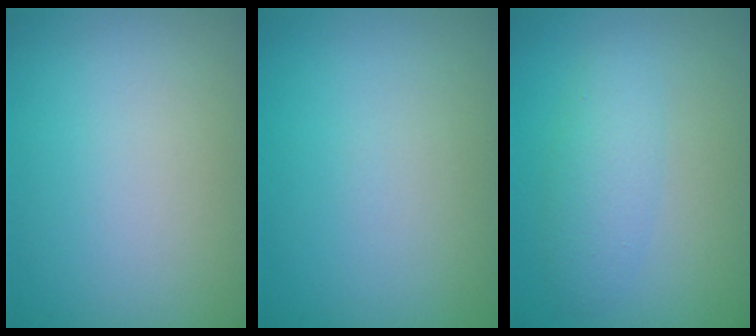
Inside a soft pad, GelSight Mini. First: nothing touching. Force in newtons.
{"total": 0.0}
{"total": 2.7, "press": 2.7, "slide": 0.0}